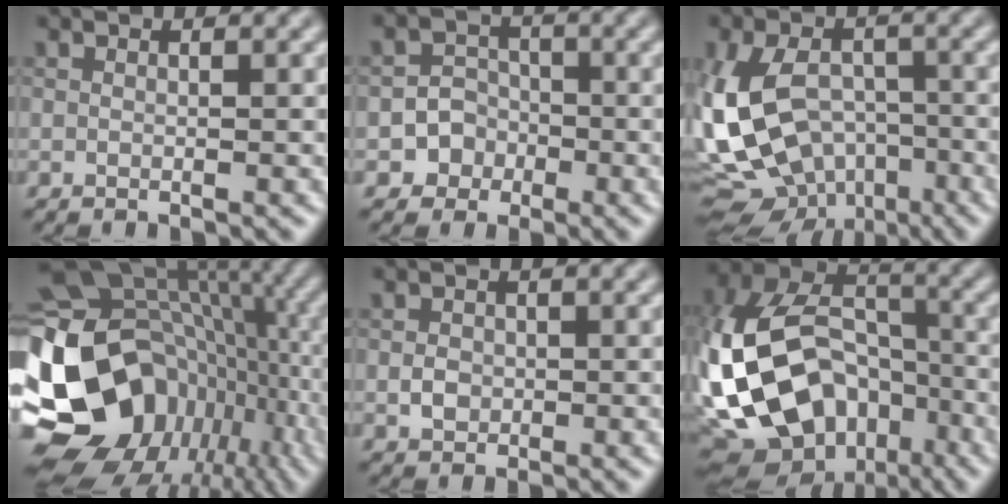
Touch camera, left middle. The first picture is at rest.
{"total": 3.2, "force": [-1.4, 2.9, 0.4], "torque": [0.023, 0.009, -0.035]}
{"total": 13.3, "force": [-3.6, 9.2, 8.9], "torque": [-0.176, -0.012, -0.051]}
{"total": 19.2, "force": [-5.1, 14.7, 11.3], "torque": [-0.223, 0.003, -0.062]}
{"total": 1.6, "force": [-0.2, 1.3, 0.8], "torque": [-0.013, 0.000, -0.008]}
{"total": 17.6, "force": [-5.2, 12.9, 10.8], "torque": [-0.236, 0.002, -0.082]}